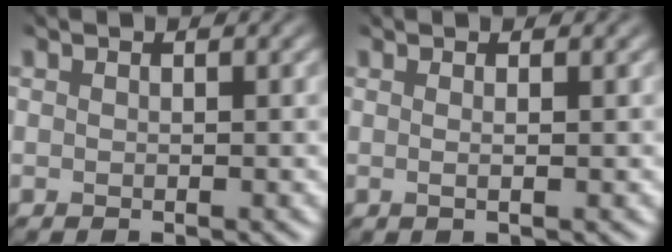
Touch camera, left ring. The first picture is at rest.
{"total": 2.6, "force": [1.1, 1.0, 2.1], "torque": [-0.010, 0.011, -0.012]}